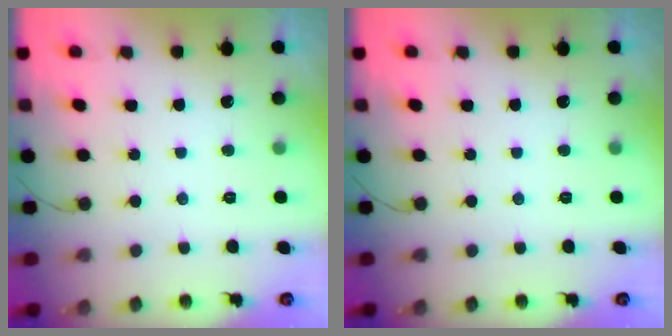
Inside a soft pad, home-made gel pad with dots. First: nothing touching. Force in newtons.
{"total": 0.0}